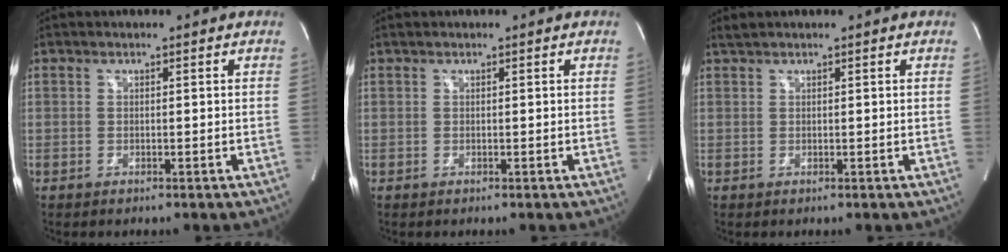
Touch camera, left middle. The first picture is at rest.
{"total": 0.0}
{"total": 0.7, "force": [0.7, -0.1, 0.2], "torque": [-0.013, 0.012, 0.020]}